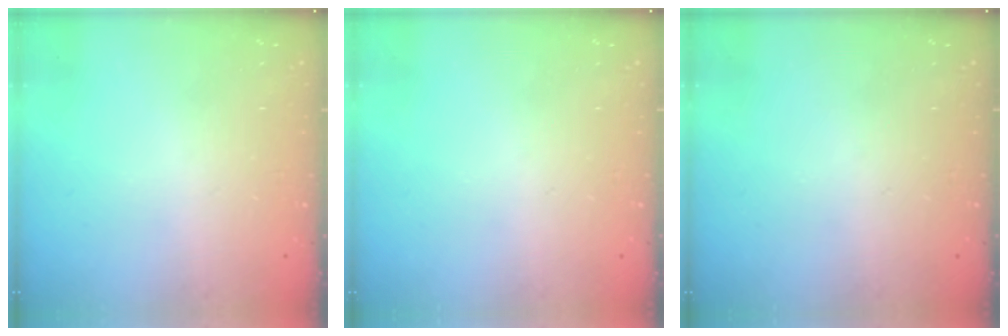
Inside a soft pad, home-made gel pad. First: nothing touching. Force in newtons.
{"total": 0.0}
{"total": 0.0}